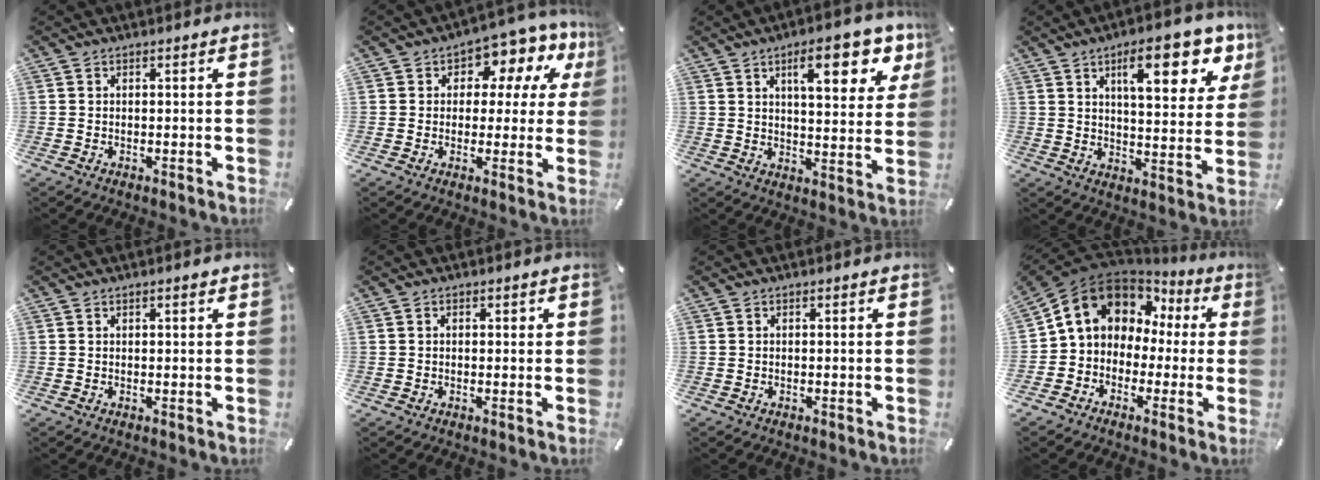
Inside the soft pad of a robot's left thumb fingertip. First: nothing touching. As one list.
[{"total": 9.1, "force": [4.0, 5.8, 5.7], "torque": [-0.079, -0.028, 0.069]}, {"total": 15.0, "force": [7.5, 5.6, 11.7], "torque": [-0.165, -0.023, 0.117]}, {"total": 16.4, "force": [8.5, 6.1, 12.6], "torque": [-0.177, -0.032, 0.130]}, {"total": 0.7, "force": [0.4, 0.2, 0.5], "torque": [-0.010, 0.002, 0.007]}, {"total": 0.9, "force": [0.1, 0.6, 0.7], "torque": [-0.013, 0.005, 0.000]}, {"total": 0.0}, {"total": 11.0, "force": [3.5, 9.2, 4.9], "torque": [-0.114, -0.013, 0.065]}]